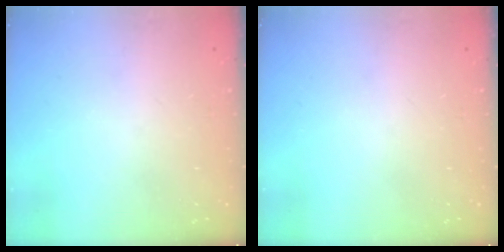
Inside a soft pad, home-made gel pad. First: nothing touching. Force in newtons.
{"total": 0.0}